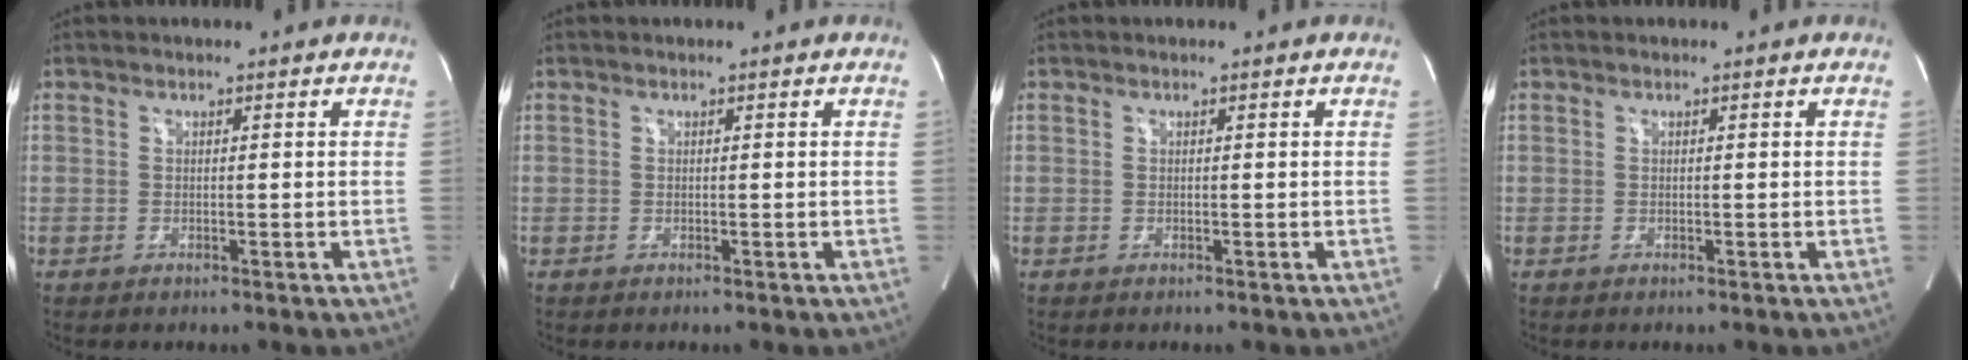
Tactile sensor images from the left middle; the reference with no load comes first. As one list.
[{"total": 0.0}, {"total": 0.0}, {"total": 0.0}]